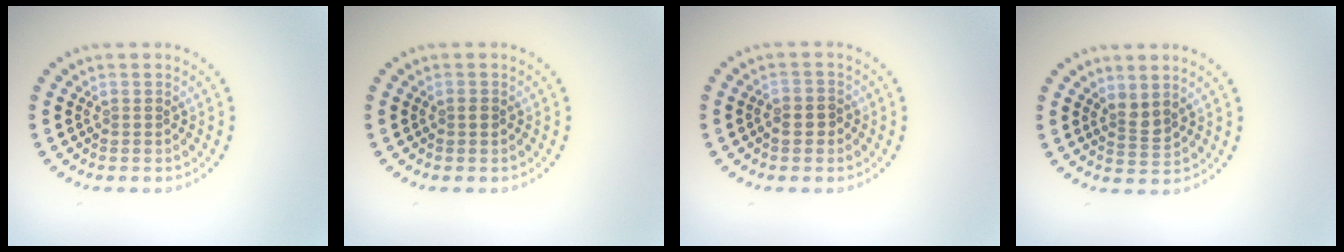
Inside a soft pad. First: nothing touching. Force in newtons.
{"total": 0.8, "press": 0.8, "slide": 0.1}
{"total": 1.5, "press": 1.4, "slide": 0.5}
{"total": 1.7, "press": 1.3, "slide": 1.2}